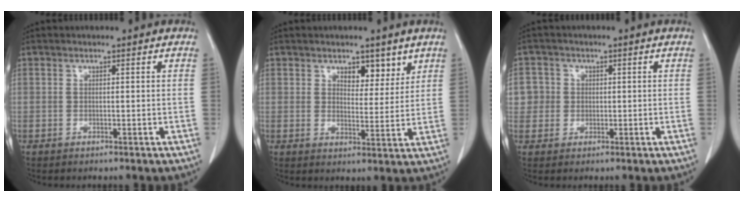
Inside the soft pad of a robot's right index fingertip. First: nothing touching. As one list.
[{"total": 4.5, "force": [3.0, 2.4, 2.4], "torque": [-0.023, -0.005, 0.046]}, {"total": 3.8, "force": [0.4, 3.7, 0.1], "torque": [0.013, 0.009, 0.006]}]